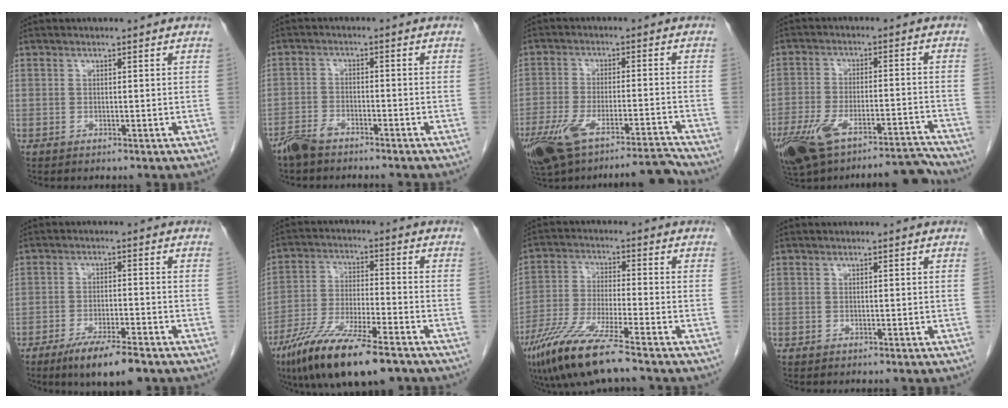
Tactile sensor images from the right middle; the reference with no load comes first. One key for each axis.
{"total": 4.2, "fx": -3.7, "fy": 1.2, "fz": 1.6, "tx": -0.034, "ty": -0.004, "tz": -0.069}
{"total": 11.9, "fx": -9.9, "fy": 1.3, "fz": 6.5, "tx": -0.117, "ty": 0.011, "tz": -0.166}
{"total": 13.2, "fx": -11.0, "fy": 2.7, "fz": 6.7, "tx": -0.118, "ty": 0.025, "tz": -0.183}
{"total": 8.4, "fx": -5.9, "fy": 1.3, "fz": 5.8, "tx": -0.097, "ty": -0.014, "tz": -0.096}
{"total": 15.4, "fx": -10.5, "fy": 2.7, "fz": 10.9, "tx": -0.214, "ty": -0.036, "tz": -0.189}
{"total": 11.3, "fx": -7.9, "fy": 0.6, "fz": 8.1, "tx": -0.169, "ty": -0.033, "tz": -0.150}
{"total": 0.0}